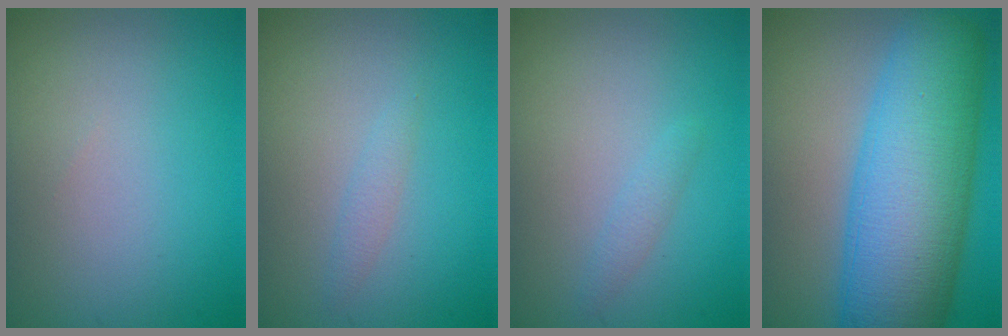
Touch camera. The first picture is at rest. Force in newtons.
{"total": 0.9, "press": 0.9, "slide": 0.1}
{"total": 1.0, "press": 1.0, "slide": 0.0}
{"total": 13.1, "press": 13.1, "slide": 0.1}